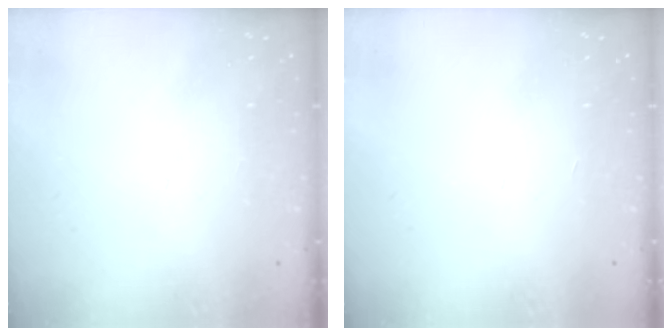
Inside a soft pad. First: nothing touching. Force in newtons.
{"total": 0.0}